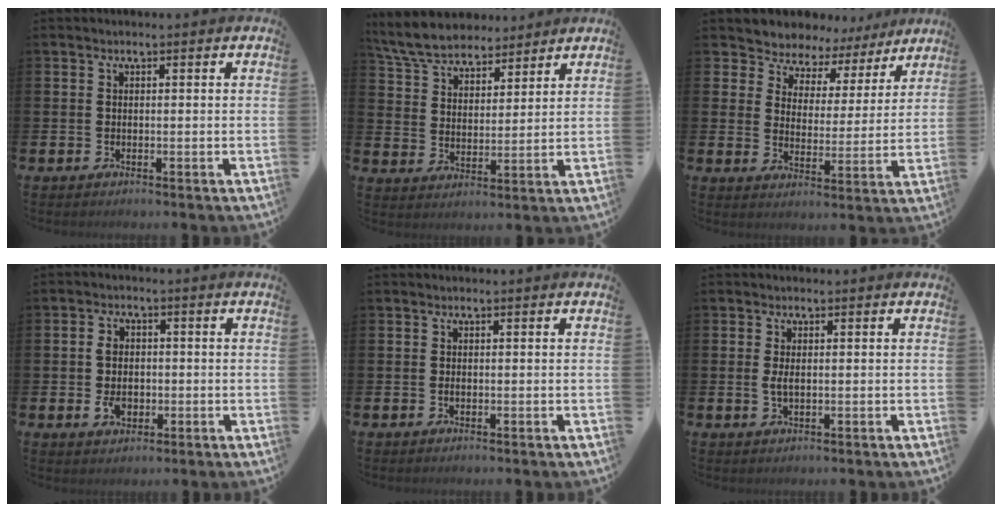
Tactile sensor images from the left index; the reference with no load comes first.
{"total": 7.4, "force": [6.9, 2.3, 1.5], "torque": [-0.060, -0.027, 0.128]}
{"total": 5.9, "force": [5.3, 2.7, -0.5], "torque": [-0.030, -0.040, 0.092]}
{"total": 4.2, "force": [-0.4, 3.2, 2.7], "torque": [-0.048, 0.001, -0.016]}
{"total": 0.6, "force": [-0.6, 0.1, -0.1], "torque": [-0.002, 0.003, -0.012]}
{"total": 1.7, "force": [0.2, 0.7, 1.5], "torque": [-0.022, 0.001, 0.001]}